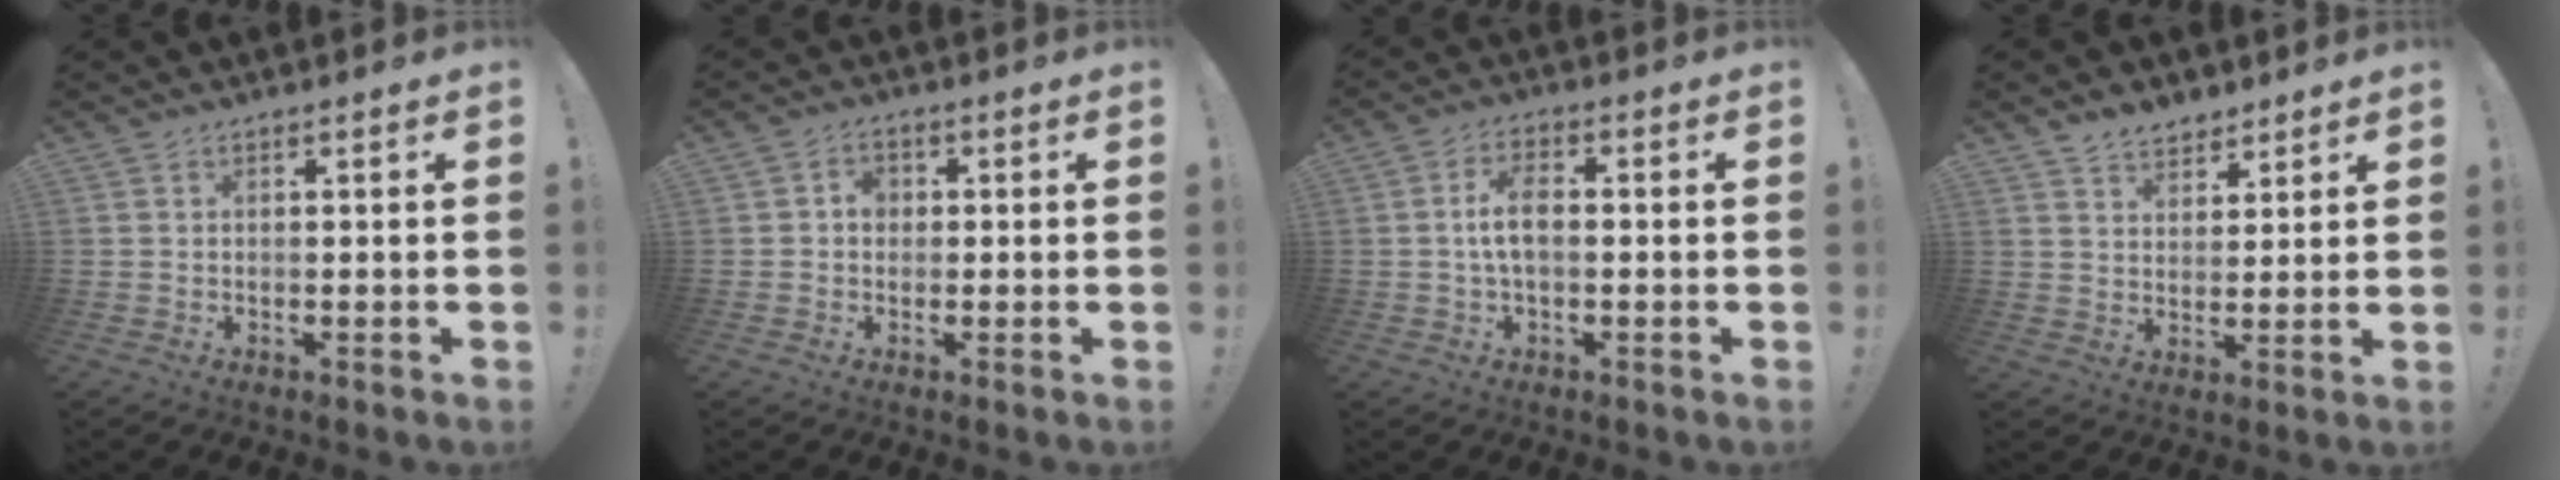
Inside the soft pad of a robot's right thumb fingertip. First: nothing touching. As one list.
[{"total": 3.4, "force": [-0.2, 2.8, 1.9], "torque": [-0.022, 0.002, -0.006]}, {"total": 7.2, "force": [-0.2, 3.6, 6.2], "torque": [-0.114, 0.006, -0.003]}, {"total": 6.0, "force": [5.0, 3.2, 1.0], "torque": [-0.014, -0.032, 0.094]}]